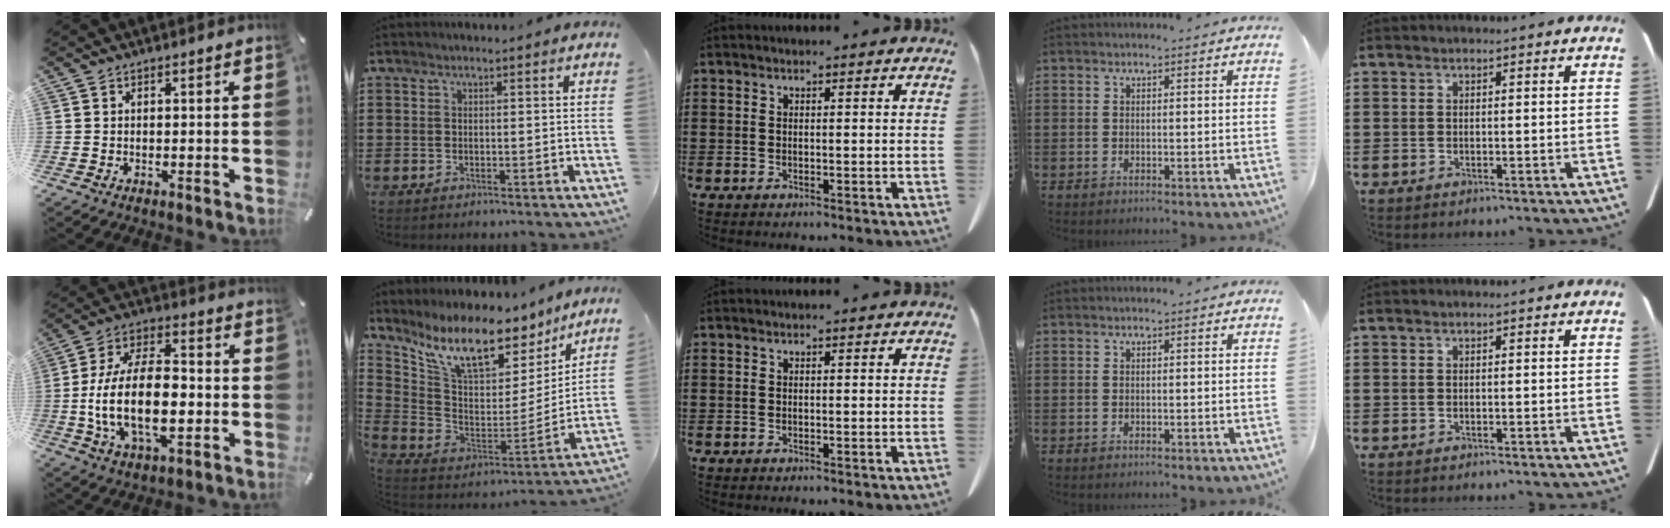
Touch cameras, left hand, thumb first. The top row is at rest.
{"thumb": {"total": 18.0, "force": [-3.4, 9.9, 14.6], "torque": [-0.293, 0.005, -0.060]}, "index": {"total": 11.9, "force": [9.1, 3.6, 6.8], "torque": [-0.166, -0.059, 0.159]}}